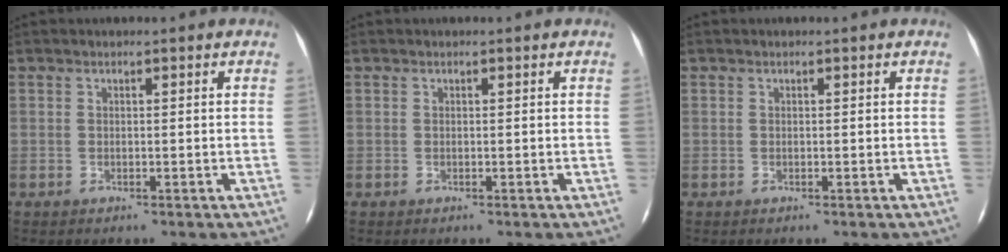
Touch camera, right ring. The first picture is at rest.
{"total": 0.0}
{"total": 0.0}